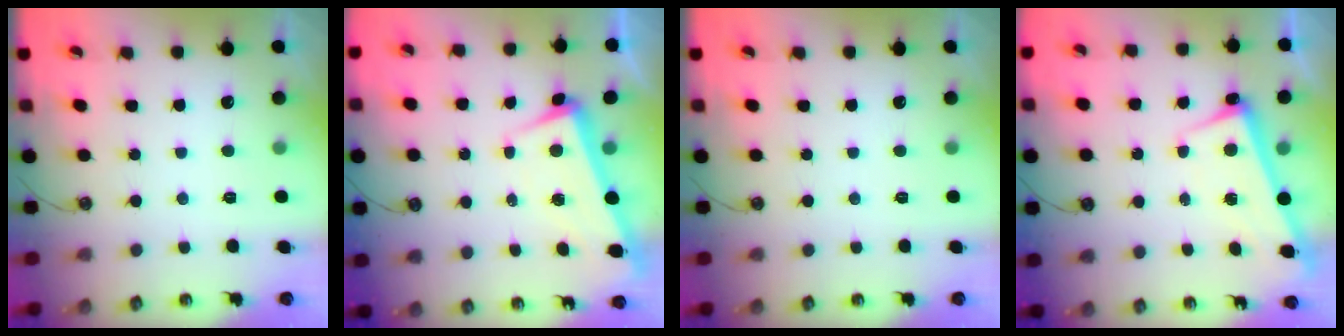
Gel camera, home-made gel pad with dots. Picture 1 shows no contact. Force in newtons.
{"total": 2.8, "press": 2.3, "slide": 1.7}
{"total": 0.0}
{"total": 2.6, "press": 2.4, "slide": 0.9}